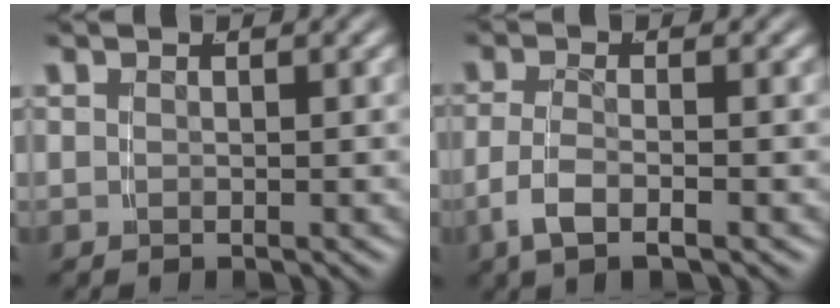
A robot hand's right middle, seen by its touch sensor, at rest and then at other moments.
{"total": 2.9, "force": [-1.5, 0.8, 2.4], "torque": [-0.056, -0.015, -0.018]}